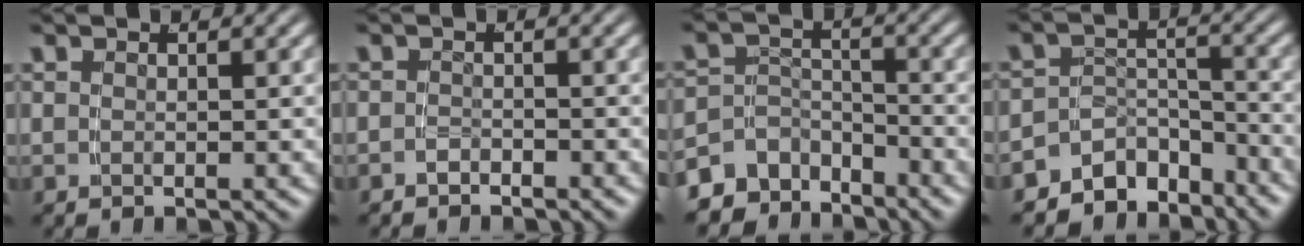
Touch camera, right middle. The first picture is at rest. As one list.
[{"total": 1.4, "force": [-1.4, 0.3, -0.1], "torque": [-0.002, -0.008, -0.019]}, {"total": 7.3, "force": [-5.1, 4.5, 2.6], "torque": [-0.047, -0.021, -0.083]}, {"total": 9.2, "force": [-7.1, 5.1, 3.0], "torque": [-0.050, -0.020, -0.116]}]